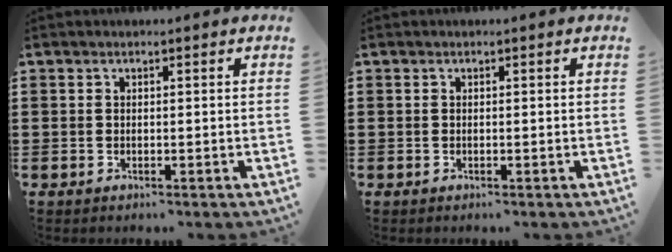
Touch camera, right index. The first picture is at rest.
{"total": 0.0}